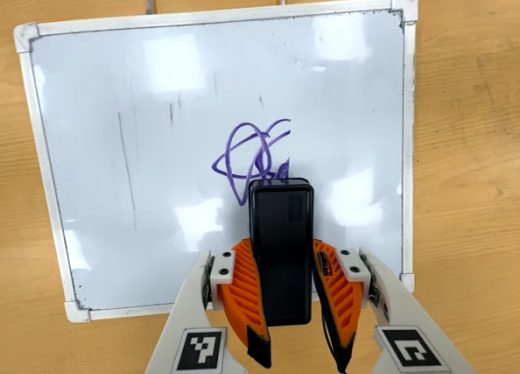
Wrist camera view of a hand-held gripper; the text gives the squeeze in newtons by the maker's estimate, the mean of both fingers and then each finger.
{"total": 8.7, "left": 7.1, "right": 10.3}